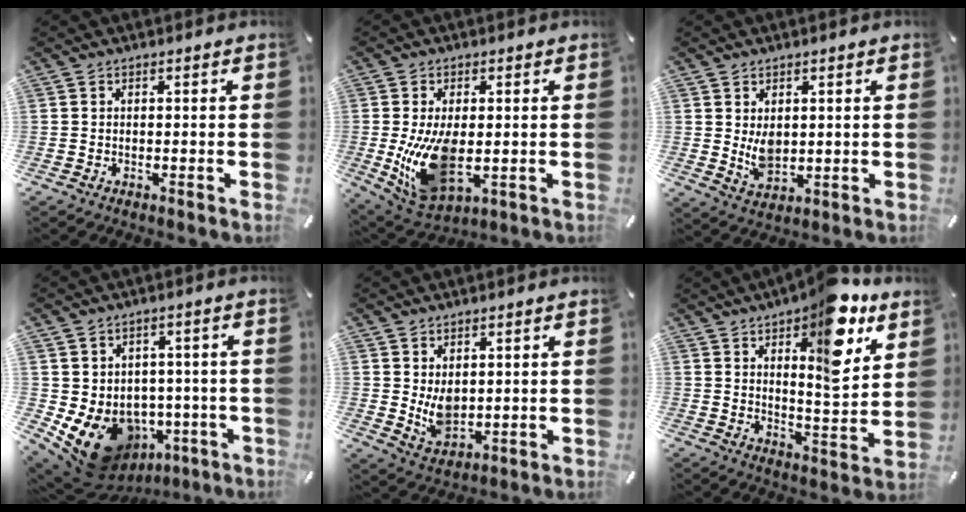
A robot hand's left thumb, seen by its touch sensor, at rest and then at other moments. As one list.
[{"total": 14.0, "force": [-0.4, 8.0, 11.5], "torque": [-0.231, -0.025, -0.003]}, {"total": 5.5, "force": [1.5, 4.0, 3.6], "torque": [-0.068, -0.009, 0.025]}, {"total": 11.4, "force": [-4.2, 8.9, 5.8], "torque": [-0.120, -0.002, -0.066]}, {"total": 6.2, "force": [2.0, 4.5, 3.7], "torque": [-0.063, -0.016, 0.037]}, {"total": 16.6, "force": [9.9, 6.3, 11.8], "torque": [-0.152, -0.064, 0.156]}]